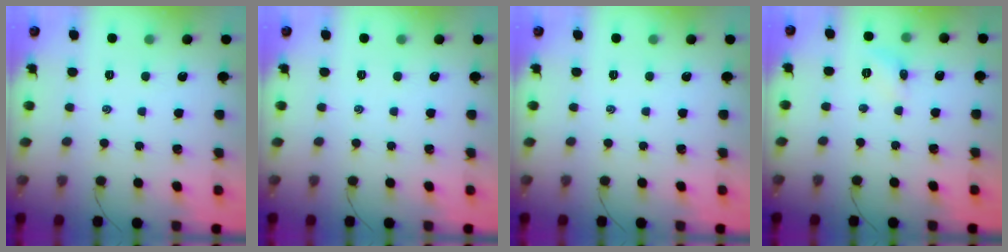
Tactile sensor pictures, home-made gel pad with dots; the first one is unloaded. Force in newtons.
{"total": 0.0}
{"total": 0.0}
{"total": 5.9, "press": 5.6, "slide": 1.8}